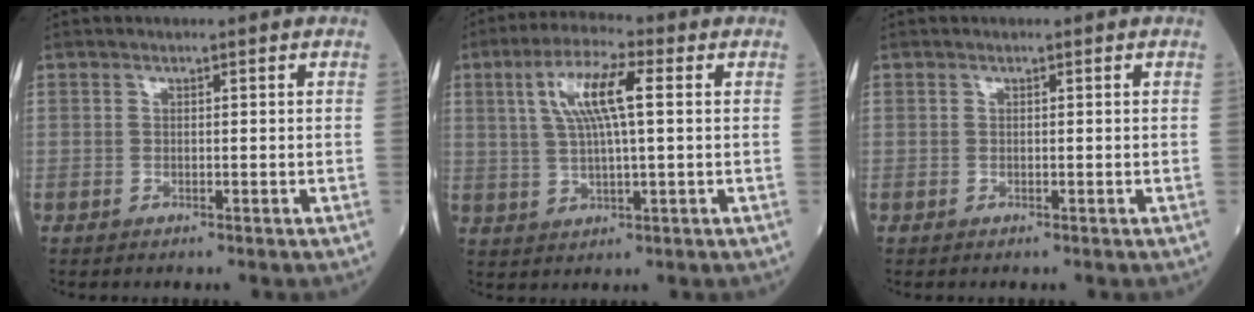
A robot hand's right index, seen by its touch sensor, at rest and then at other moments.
{"total": 9.2, "force": [2.5, 1.5, 8.7], "torque": [-0.173, 0.016, 0.047]}
{"total": 0.0}